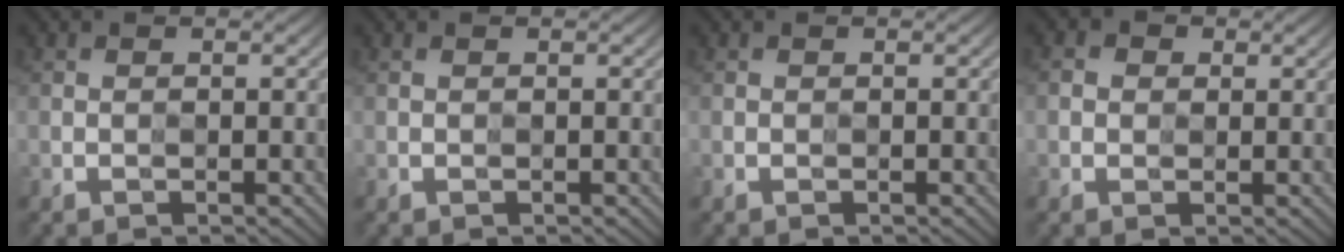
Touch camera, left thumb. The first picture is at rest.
{"total": 0.0}
{"total": 0.0}
{"total": 1.8, "force": [0.3, 1.6, 0.7], "torque": [-0.017, -0.002, 0.000]}